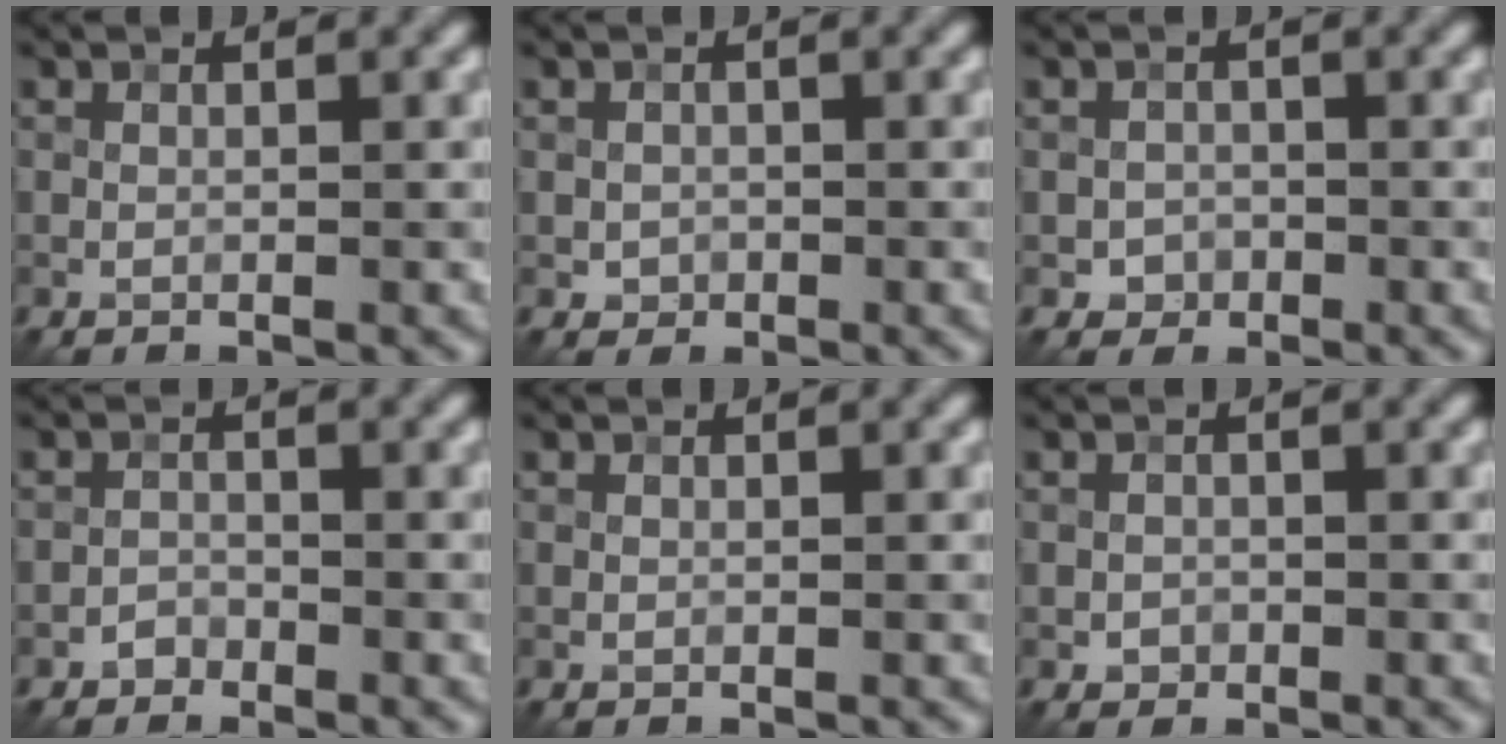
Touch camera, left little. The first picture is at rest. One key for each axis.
{"total": 1.0, "fx": -0.3, "fy": 1.0, "fz": 0.2, "tx": 0.004, "ty": -0.003, "tz": -0.007}
{"total": 1.4, "fx": -0.5, "fy": 1.3, "fz": 0.2, "tx": 0.009, "ty": 0.001, "tz": -0.012}
{"total": 1.1, "fx": -0.9, "fy": 0.6, "fz": 0.0, "tx": 0.005, "ty": 0.005, "tz": -0.017}
{"total": 0.0}
{"total": 0.8, "fx": -0.4, "fy": 0.7, "fz": 0.1, "tx": 0.004, "ty": -0.002, "tz": -0.008}